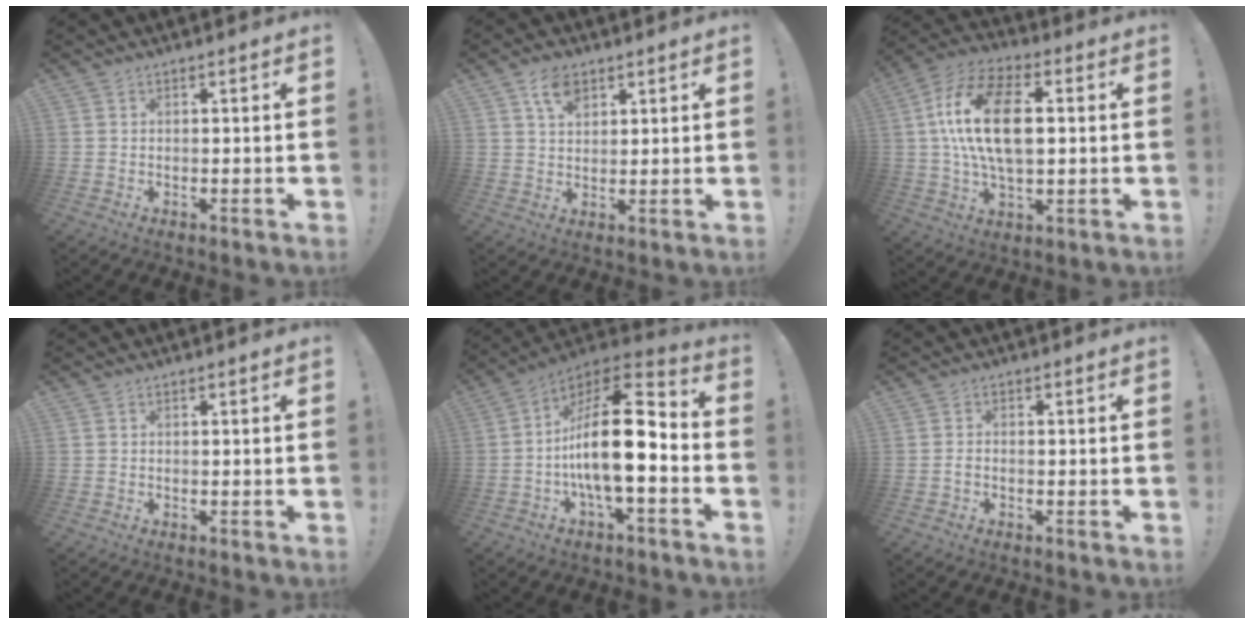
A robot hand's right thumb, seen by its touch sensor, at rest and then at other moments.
{"total": 6.5, "force": [3.8, 3.8, 3.7], "torque": [-0.067, -0.006, 0.070]}
{"total": 18.3, "force": [2.7, 10.1, 15.1], "torque": [-0.280, 0.008, 0.040]}
{"total": 0.0}
{"total": 20.0, "force": [-3.0, 7.4, 18.3], "torque": [-0.331, 0.018, -0.050]}
{"total": 1.4, "force": [-1.0, 0.4, 1.0], "torque": [-0.025, 0.006, -0.016]}